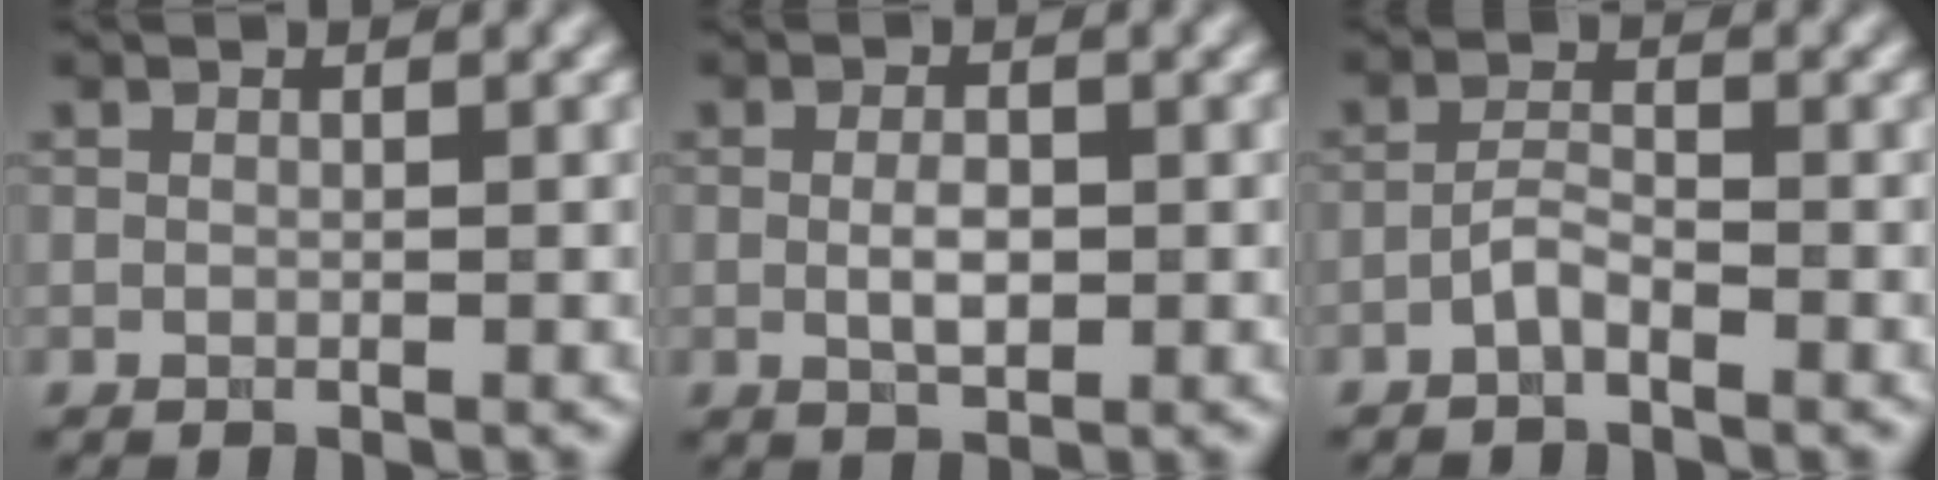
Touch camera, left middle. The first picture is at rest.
{"total": 2.4, "force": [-0.1, 1.1, 2.1], "torque": [-0.042, -0.004, -0.002]}
{"total": 1.8, "force": [-1.3, 0.5, 1.2], "torque": [-0.026, 0.006, -0.029]}